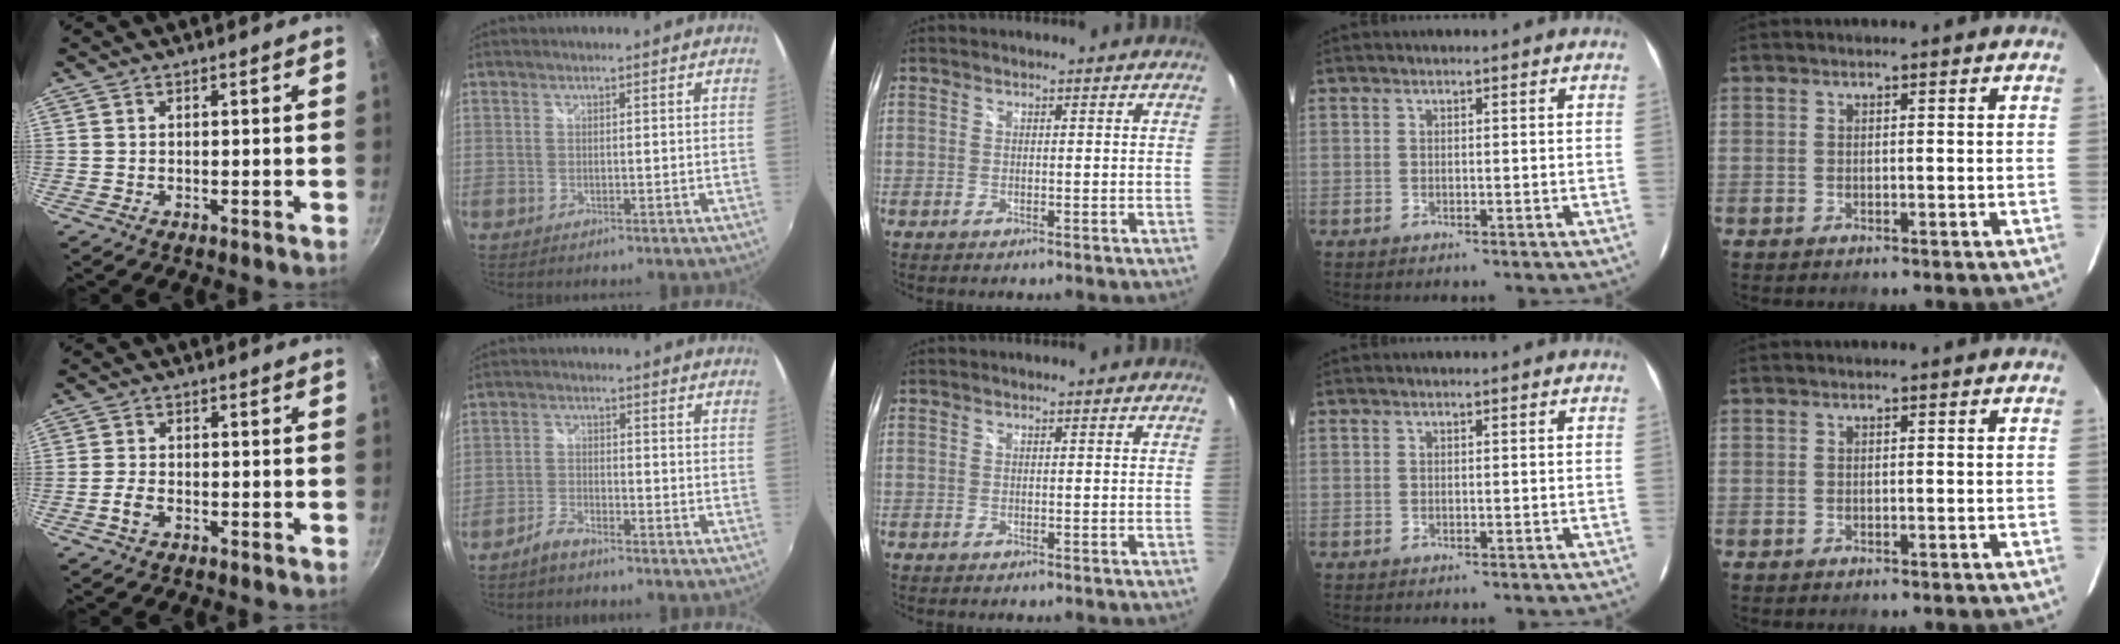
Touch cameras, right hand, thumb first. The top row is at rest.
{"thumb": {"total": 2.8, "force": [-1.3, 1.8, 1.8], "torque": [-0.041, 0.013, -0.028]}, "index": {"total": 3.4, "force": [-2.9, 0.9, 1.4], "torque": [-0.044, 0.003, -0.061]}}